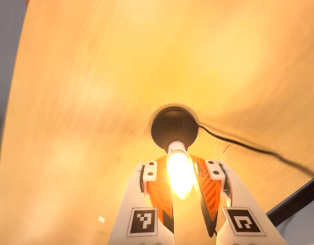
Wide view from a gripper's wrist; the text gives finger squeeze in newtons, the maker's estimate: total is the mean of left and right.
{"total": 12.6, "left": 11.5, "right": 13.8}